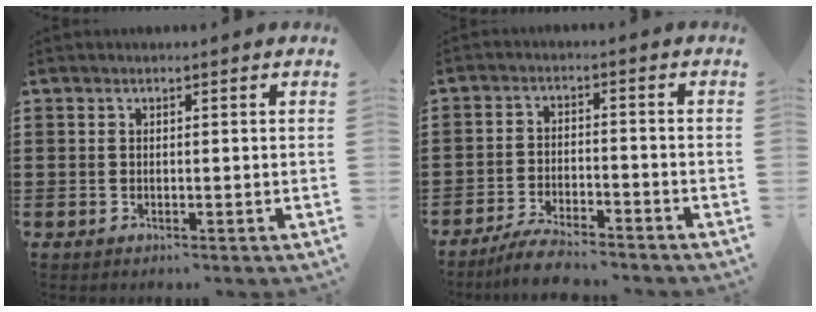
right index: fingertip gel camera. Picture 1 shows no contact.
{"total": 4.7, "force": [-4.4, 0.2, 1.4], "torque": [-0.033, -0.001, -0.088]}